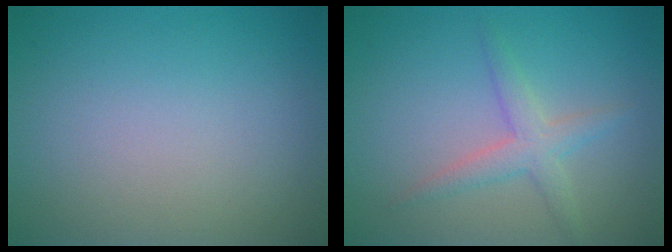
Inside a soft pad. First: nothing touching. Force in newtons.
{"total": 2.5, "press": 2.5, "slide": 0.1}